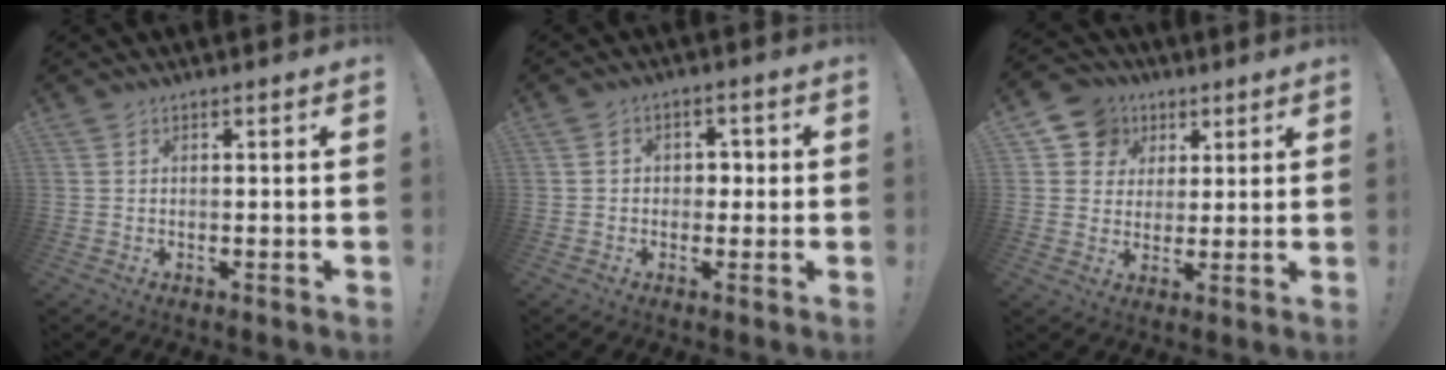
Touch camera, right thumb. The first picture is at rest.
{"total": 4.1, "force": [-0.4, 3.6, 1.9], "torque": [-0.016, 0.004, -0.012]}
{"total": 9.4, "force": [3.7, 8.4, 1.9], "torque": [-0.028, -0.020, 0.075]}